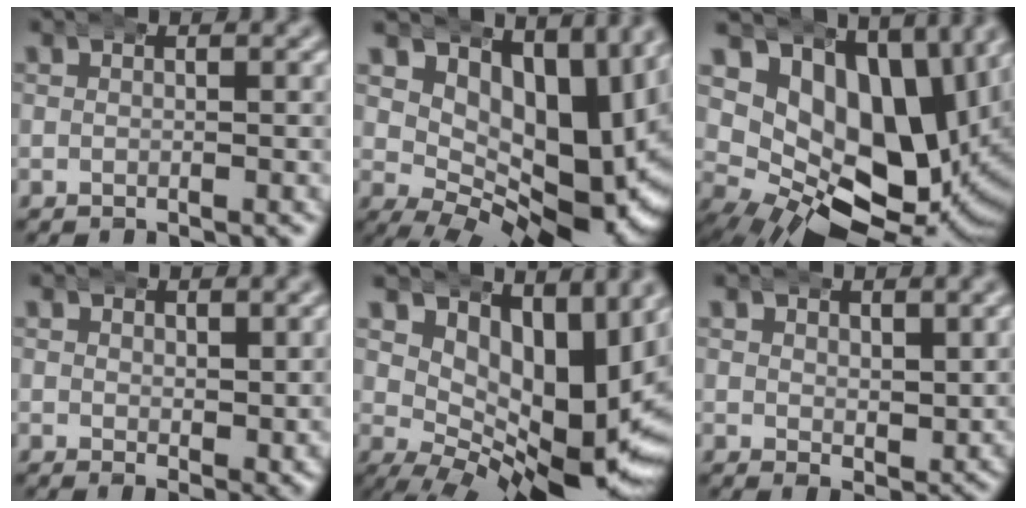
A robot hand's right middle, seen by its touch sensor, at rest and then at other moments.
{"total": 13.2, "force": [2.7, 7.3, 10.7], "torque": [-0.150, -0.020, 0.058]}
{"total": 19.5, "force": [3.7, 13.5, 13.6], "torque": [-0.228, -0.027, 0.066]}
{"total": 2.2, "force": [1.9, 0.4, 0.9], "torque": [-0.001, -0.006, 0.036]}
{"total": 12.8, "force": [2.6, 5.9, 11.0], "torque": [-0.149, -0.024, 0.061]}
{"total": 2.6, "force": [2.4, 0.6, 0.5], "torque": [-0.003, -0.002, 0.045]}